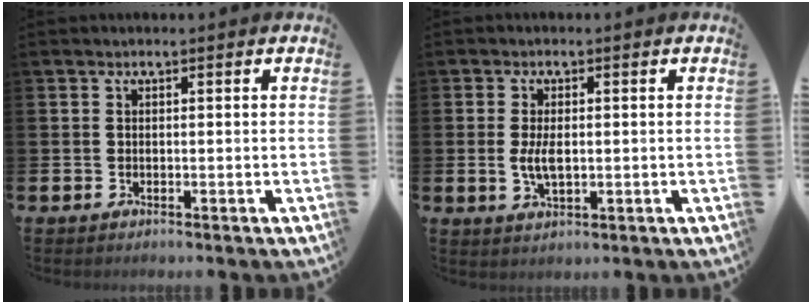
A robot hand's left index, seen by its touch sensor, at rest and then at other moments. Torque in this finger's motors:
{"motor_torque": [0.95, 0.38, 0.29, 0.12]}